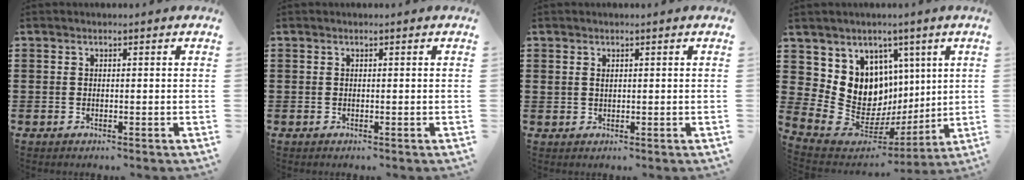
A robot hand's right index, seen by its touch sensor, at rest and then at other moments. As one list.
[{"total": 0.0}, {"total": 0.8, "force": [0.4, 0.5, 0.4], "torque": [-0.010, 0.003, 0.008]}, {"total": 11.9, "force": [1.8, 10.9, 4.2], "torque": [-0.124, -0.040, 0.046]}]